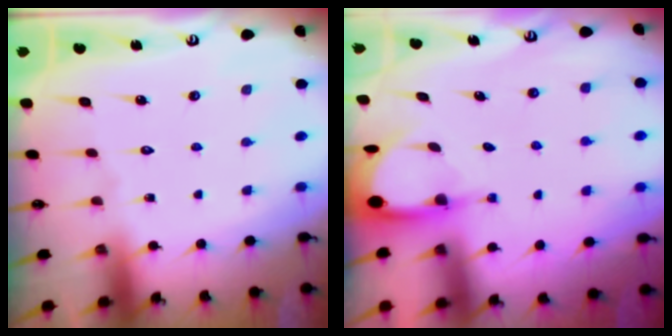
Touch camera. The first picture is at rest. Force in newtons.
{"total": 3.4, "press": 3.4, "slide": 0.3}